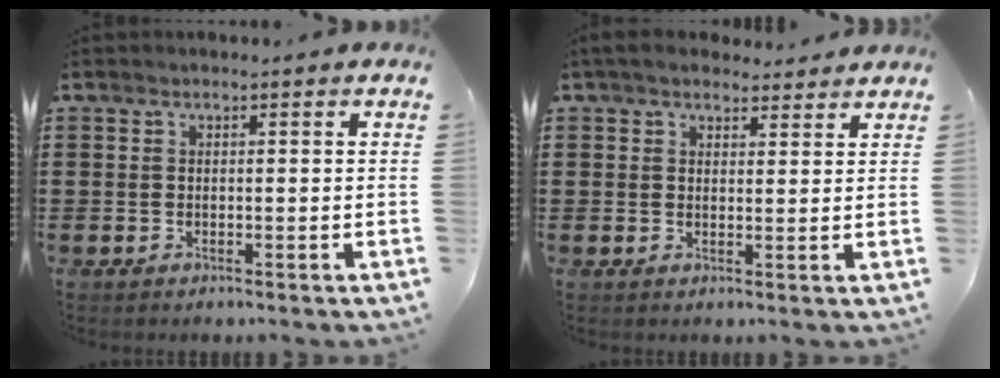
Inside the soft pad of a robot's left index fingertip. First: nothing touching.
{"total": 3.7, "force": [3.2, 1.6, 1.0], "torque": [-0.029, -0.002, 0.061]}